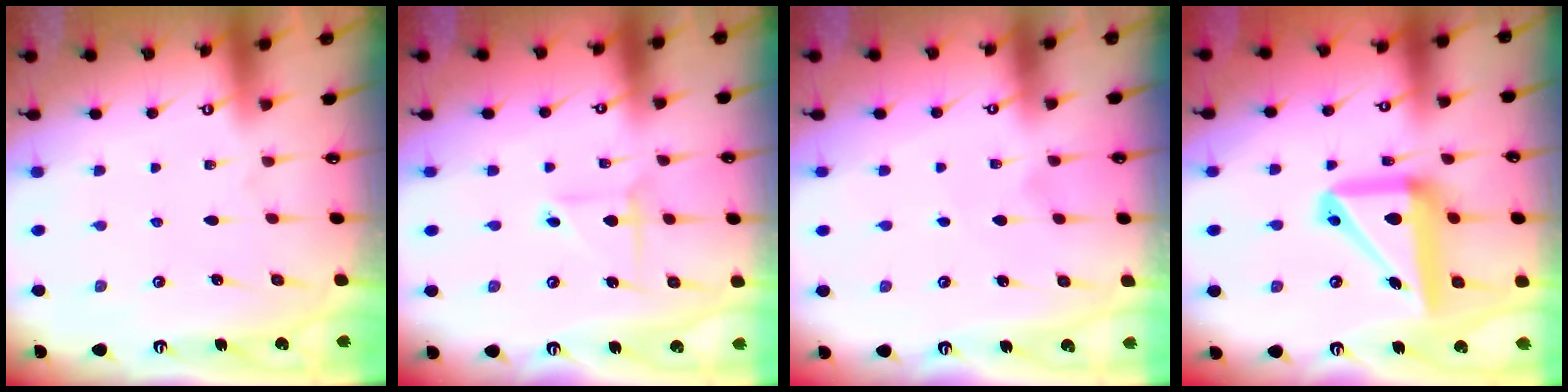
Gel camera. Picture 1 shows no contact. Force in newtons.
{"total": 4.0, "press": 4.0, "slide": 0.2}
{"total": 3.0, "press": 3.0, "slide": 0.2}
{"total": 16.7, "press": 16.6, "slide": 2.1}